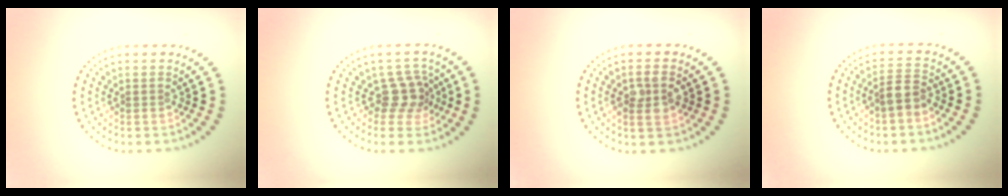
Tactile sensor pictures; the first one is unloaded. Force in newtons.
{"total": 2.6, "press": 2.0, "slide": 1.8}
{"total": 2.3, "press": 2.3, "slide": 0.5}
{"total": 2.0, "press": 1.8, "slide": 0.9}